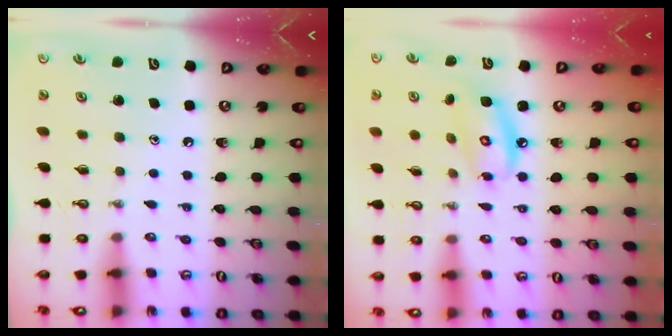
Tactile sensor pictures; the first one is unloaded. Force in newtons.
{"total": 9.2, "press": 9.1, "slide": 0.8}